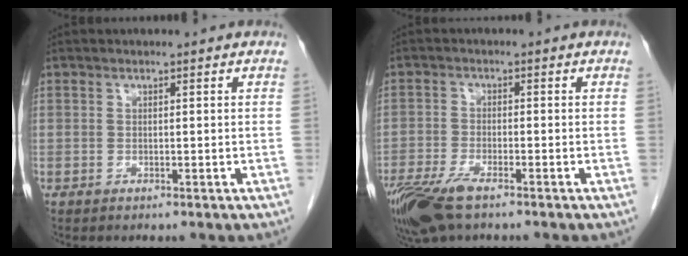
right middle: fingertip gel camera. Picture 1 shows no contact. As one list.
[{"total": 9.1, "force": [-6.3, 2.6, 6.0], "torque": [-0.117, -0.019, -0.112]}]